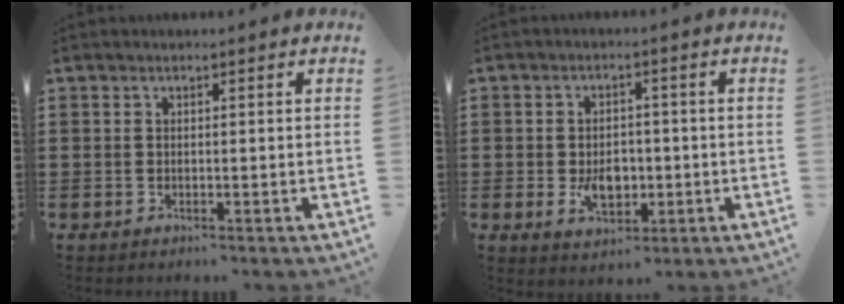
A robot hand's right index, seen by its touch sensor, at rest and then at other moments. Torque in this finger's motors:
{"motor_torque": [0.10, 0.00, 0.16, 0.05]}